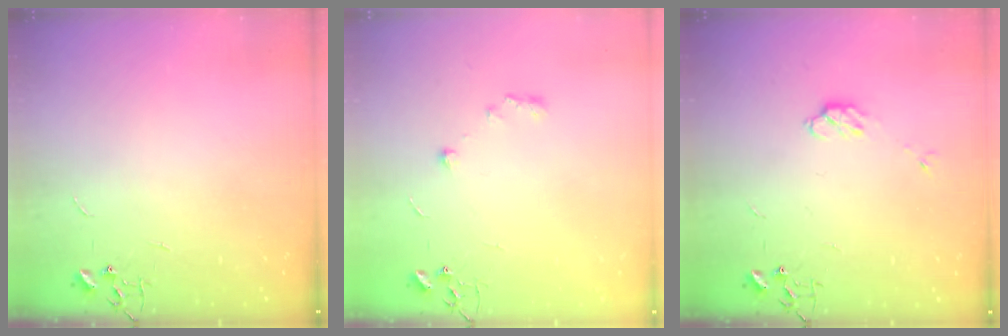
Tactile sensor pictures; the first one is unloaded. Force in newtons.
{"total": 6.9, "press": 6.9, "slide": 0.7}
{"total": 5.1, "press": 5.0, "slide": 1.0}